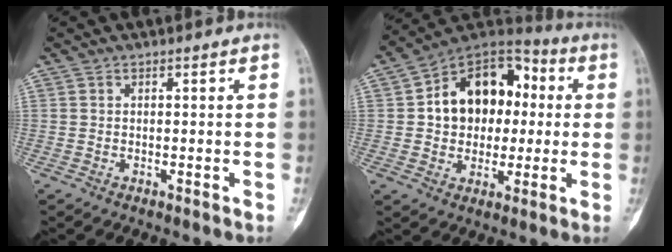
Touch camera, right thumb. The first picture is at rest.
{"total": 17.1, "force": [1.8, 12.7, 11.4], "torque": [-0.118, 0.030, 0.022]}